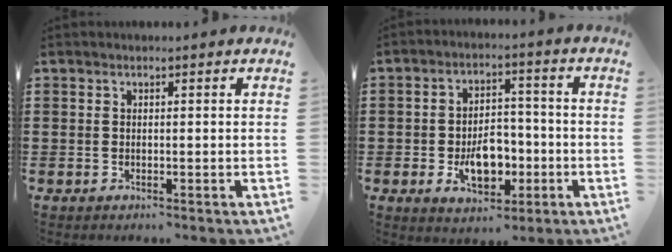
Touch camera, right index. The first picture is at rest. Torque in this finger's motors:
{"motor_torque": [1.23, 0.91, 0.50, 0.11]}